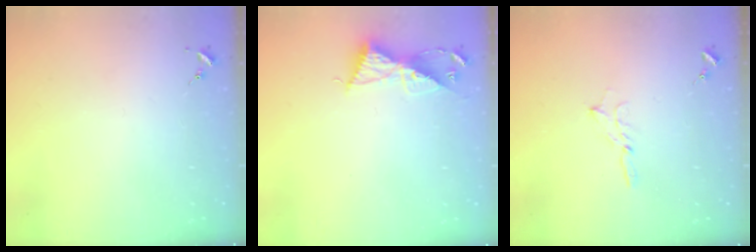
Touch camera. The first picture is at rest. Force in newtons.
{"total": 8.8, "press": 8.7, "slide": 0.5}
{"total": 2.5, "press": 2.5, "slide": 0.2}